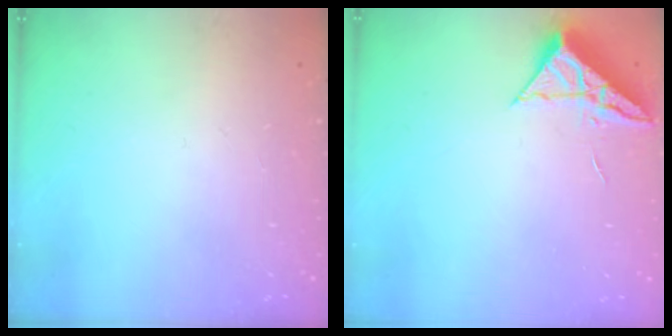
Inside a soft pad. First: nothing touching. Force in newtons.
{"total": 6.9, "press": 6.9, "slide": 0.3}